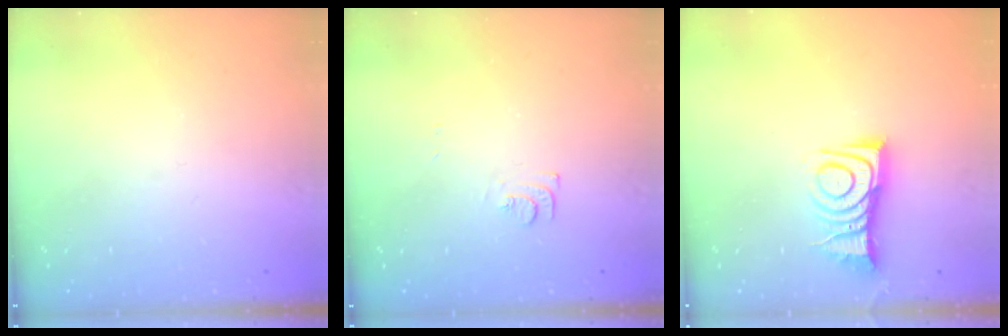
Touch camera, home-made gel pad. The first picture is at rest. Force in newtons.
{"total": 7.1, "press": 7.1, "slide": 0.7}
{"total": 10.3, "press": 10.3, "slide": 0.1}